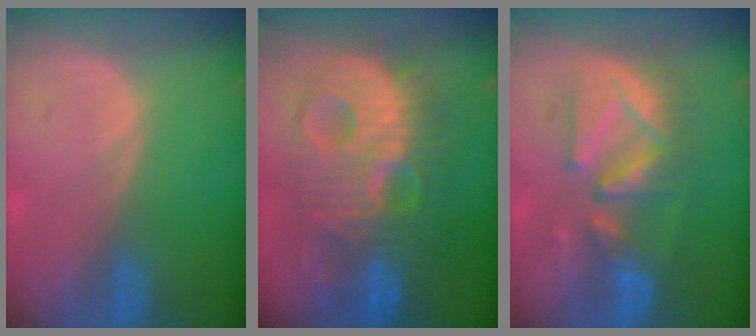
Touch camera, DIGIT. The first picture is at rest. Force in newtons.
{"total": 13.0, "press": 13.0, "slide": 1.0}
{"total": 9.2, "press": 9.2, "slide": 0.3}